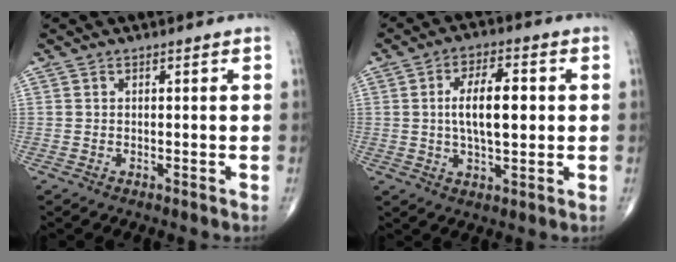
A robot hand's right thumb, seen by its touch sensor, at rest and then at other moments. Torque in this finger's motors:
{"motor_torque": [0.98, 1.19, 1.01, -0.18, 0.09]}